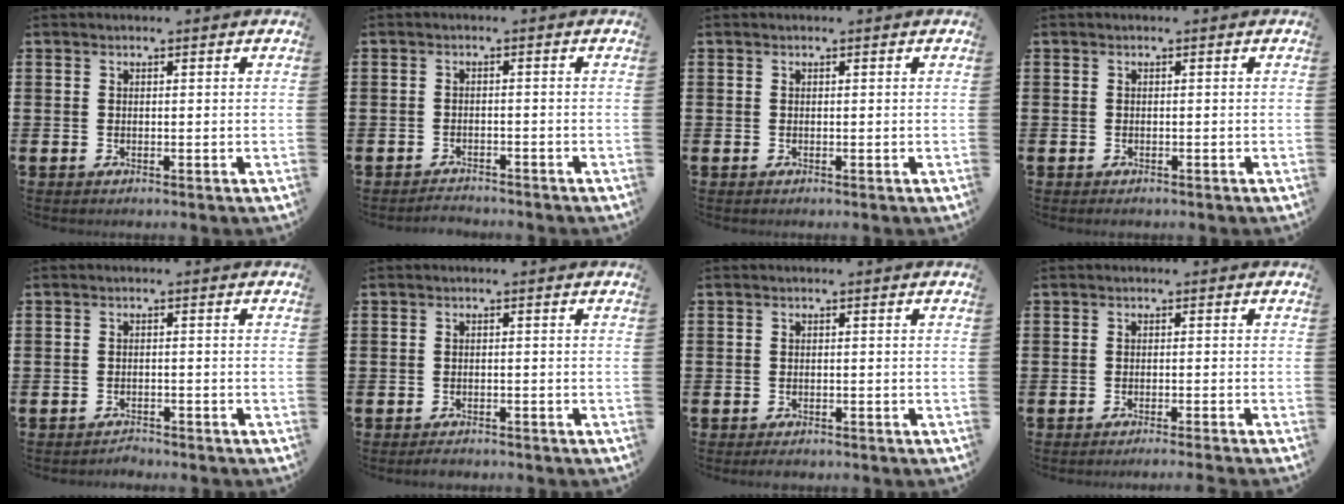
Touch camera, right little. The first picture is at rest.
{"total": 1.5, "force": [-1.5, 0.0, -0.2], "torque": [-0.001, 0.005, -0.032]}
{"total": 0.0}
{"total": 0.0}
{"total": 1.3, "force": [-1.3, 0.0, -0.1], "torque": [-0.002, 0.004, -0.028]}
{"total": 1.0, "force": [-1.0, 0.1, 0.1], "torque": [-0.005, 0.000, -0.021]}
{"total": 0.7, "force": [-0.7, 0.2, 0.2], "torque": [-0.005, -0.002, -0.014]}
{"total": 1.0, "force": [-0.9, -0.3, 0.2], "torque": [-0.001, 0.001, -0.019]}